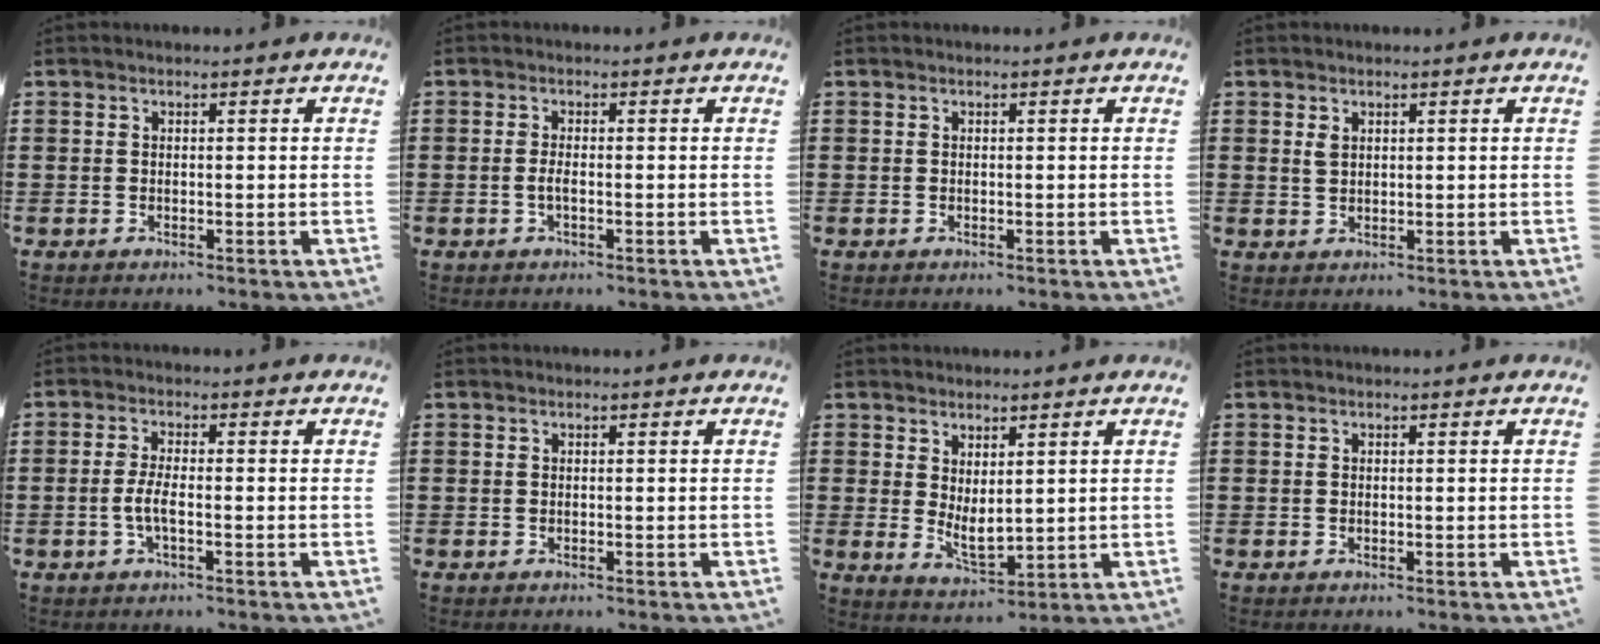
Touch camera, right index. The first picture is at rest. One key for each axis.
{"total": 1.7, "fx": -0.5, "fy": 0.3, "fz": 1.6, "tx": -0.037, "ty": -0.003, "tz": -0.012}
{"total": 0.0}
{"total": 1.5, "fx": 0.7, "fy": 0.9, "fz": 1.0, "tx": -0.022, "ty": 0.003, "tz": 0.013}
{"total": 3.4, "fx": -1.0, "fy": 0.7, "fz": 3.2, "tx": -0.078, "ty": -0.006, "tz": -0.026}
{"total": 0.0}
{"total": 3.6, "fx": 1.3, "fy": 1.7, "fz": 2.8, "tx": -0.056, "ty": -0.002, "tz": 0.027}
{"total": 0.0}